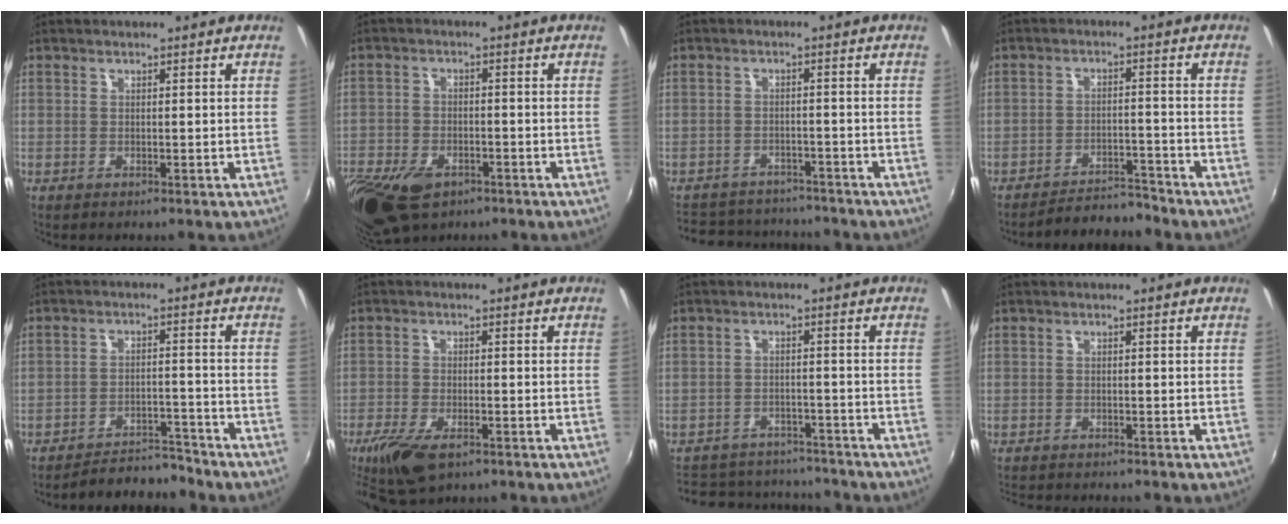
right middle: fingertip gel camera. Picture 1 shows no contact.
{"total": 15.5, "force": [-9.2, 9.1, 8.7], "torque": [-0.233, -0.043, -0.158]}
{"total": 12.3, "force": [-10.8, 4.8, 3.2], "torque": [-0.087, 0.022, -0.152]}
{"total": 6.9, "force": [-6.8, 0.6, 0.7], "torque": [-0.035, 0.007, -0.102]}
{"total": 7.9, "force": [-7.8, 1.0, 1.0], "torque": [-0.037, 0.010, -0.114]}
{"total": 8.7, "force": [-5.6, 3.4, 5.6], "torque": [-0.139, -0.030, -0.103]}
{"total": 15.0, "force": [-12.9, 6.4, 4.4], "torque": [-0.114, 0.026, -0.171]}
{"total": 4.7, "force": [-4.5, 0.5, 1.3], "torque": [-0.037, -0.018, -0.076]}